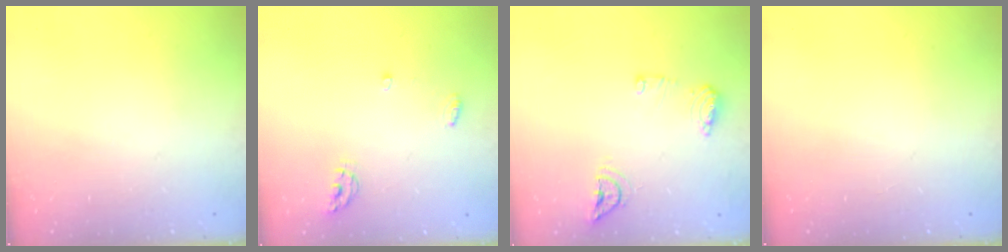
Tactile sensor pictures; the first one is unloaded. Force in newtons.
{"total": 4.9, "press": 4.8, "slide": 0.4}
{"total": 8.5, "press": 8.5, "slide": 0.1}
{"total": 0.0}